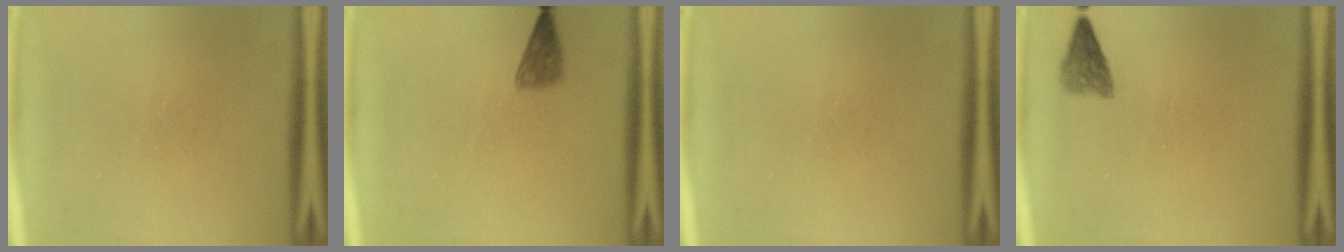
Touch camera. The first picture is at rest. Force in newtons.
{"total": 2.1}
{"total": 0.0}
{"total": 2.3}